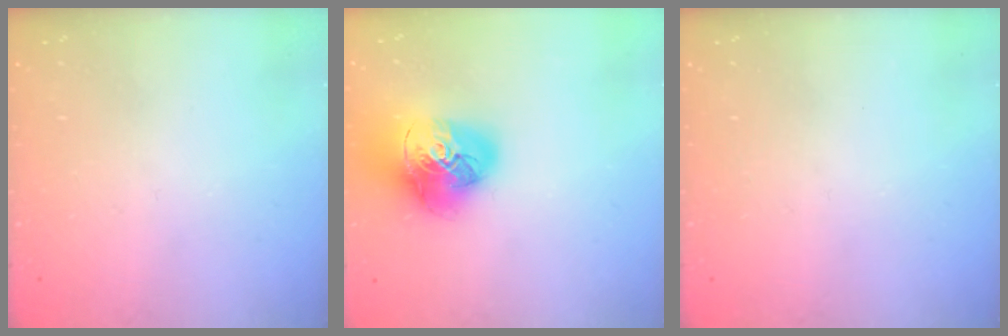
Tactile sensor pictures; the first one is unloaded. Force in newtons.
{"total": 17.3, "press": 17.2, "slide": 2.0}
{"total": 0.0}